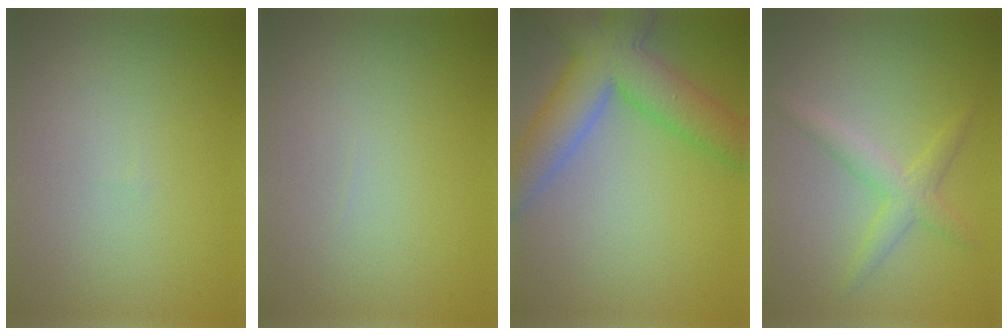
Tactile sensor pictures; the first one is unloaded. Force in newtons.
{"total": 0.0}
{"total": 8.3, "press": 8.3, "slide": 0.4}
{"total": 2.5, "press": 2.5, "slide": 0.1}